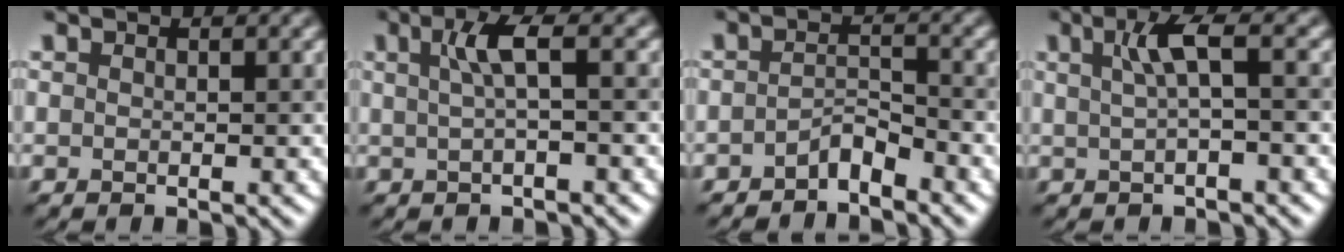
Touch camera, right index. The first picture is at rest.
{"total": 2.5, "force": [0.6, 0.5, 2.4], "torque": [-0.052, 0.008, 0.011]}
{"total": 1.6, "force": [-1.6, 0.2, 0.4], "torque": [-0.019, 0.006, -0.028]}
{"total": 2.7, "force": [0.7, 0.5, 2.5], "torque": [-0.053, 0.009, 0.013]}